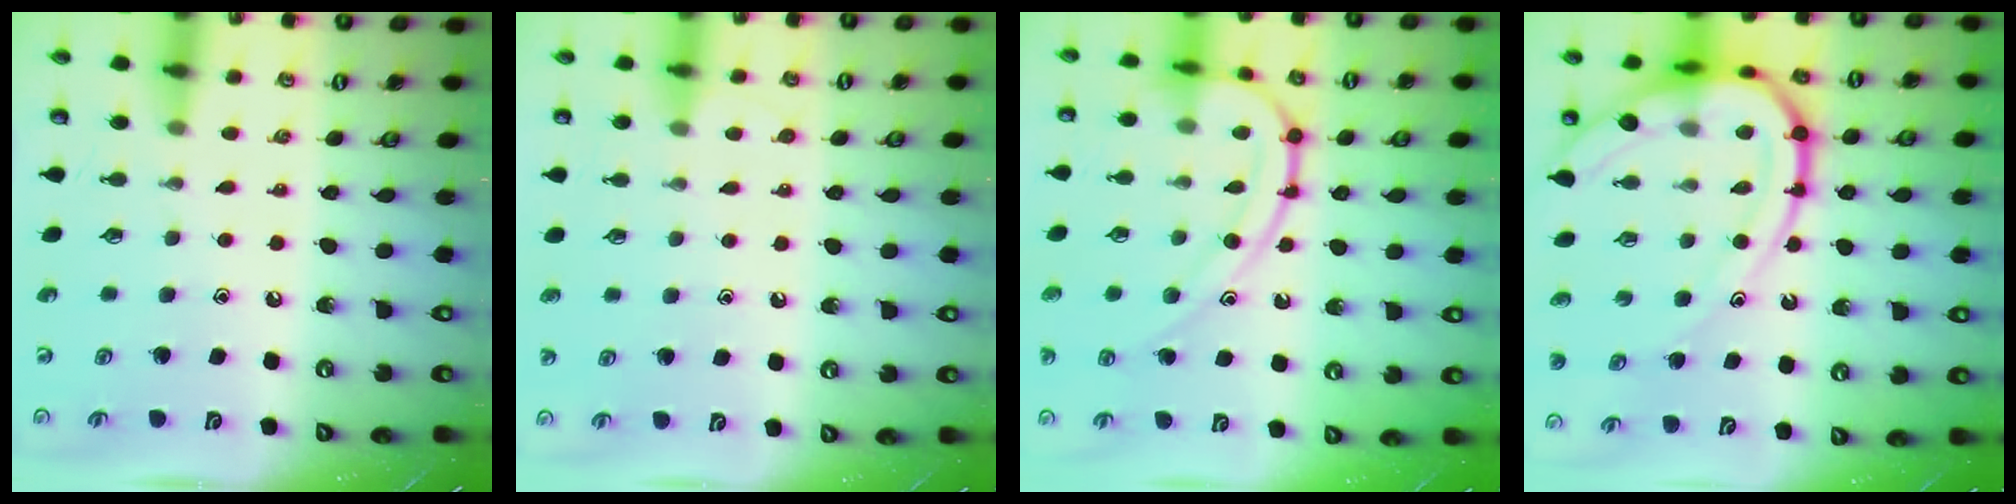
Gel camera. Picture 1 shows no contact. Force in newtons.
{"total": 3.9, "press": 3.9, "slide": 0.3}
{"total": 13.2, "press": 13.2, "slide": 0.3}
{"total": 20.5, "press": 20.4, "slide": 2.0}